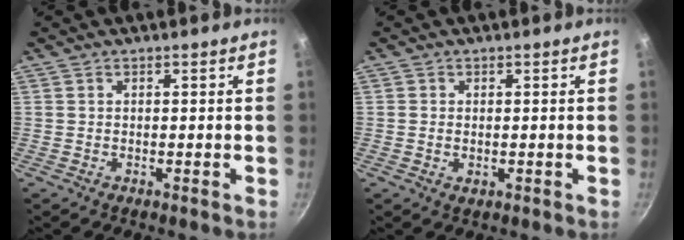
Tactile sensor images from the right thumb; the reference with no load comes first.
{"total": 1.4, "force": [-0.1, 1.0, 1.0], "torque": [-0.017, -0.002, -0.002]}